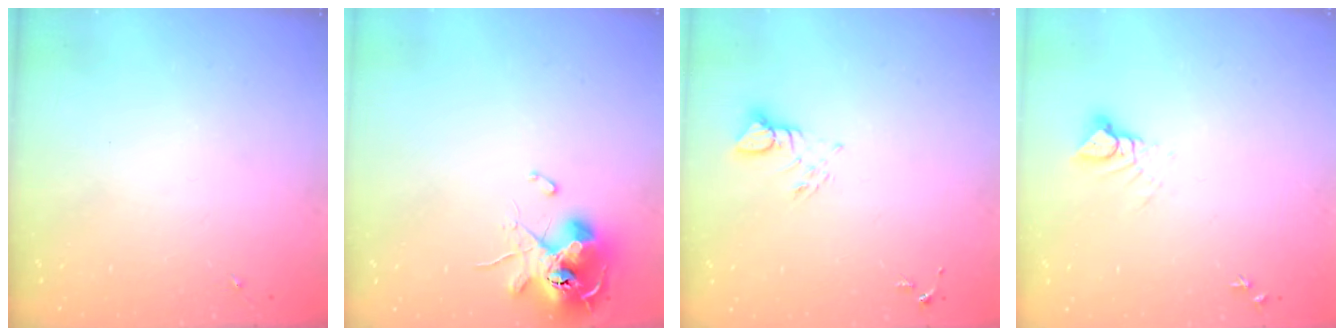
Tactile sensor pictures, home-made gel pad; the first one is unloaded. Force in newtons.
{"total": 13.7, "press": 13.6, "slide": 1.8}
{"total": 3.8, "press": 3.8, "slide": 0.3}
{"total": 4.0, "press": 3.9, "slide": 0.4}